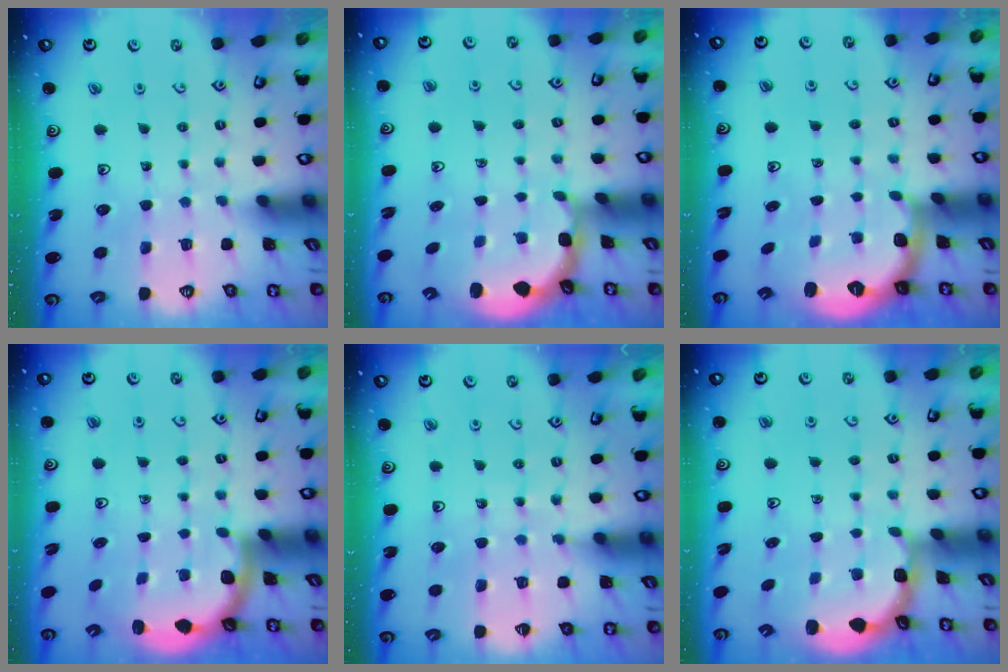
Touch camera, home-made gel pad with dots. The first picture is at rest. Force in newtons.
{"total": 2.6, "press": 1.8, "slide": 1.9}
{"total": 2.6, "press": 1.6, "slide": 2.1}
{"total": 2.4, "press": 2.3, "slide": 0.6}
{"total": 4.0, "press": 3.9, "slide": 0.9}
{"total": 2.5, "press": 1.9, "slide": 1.6}